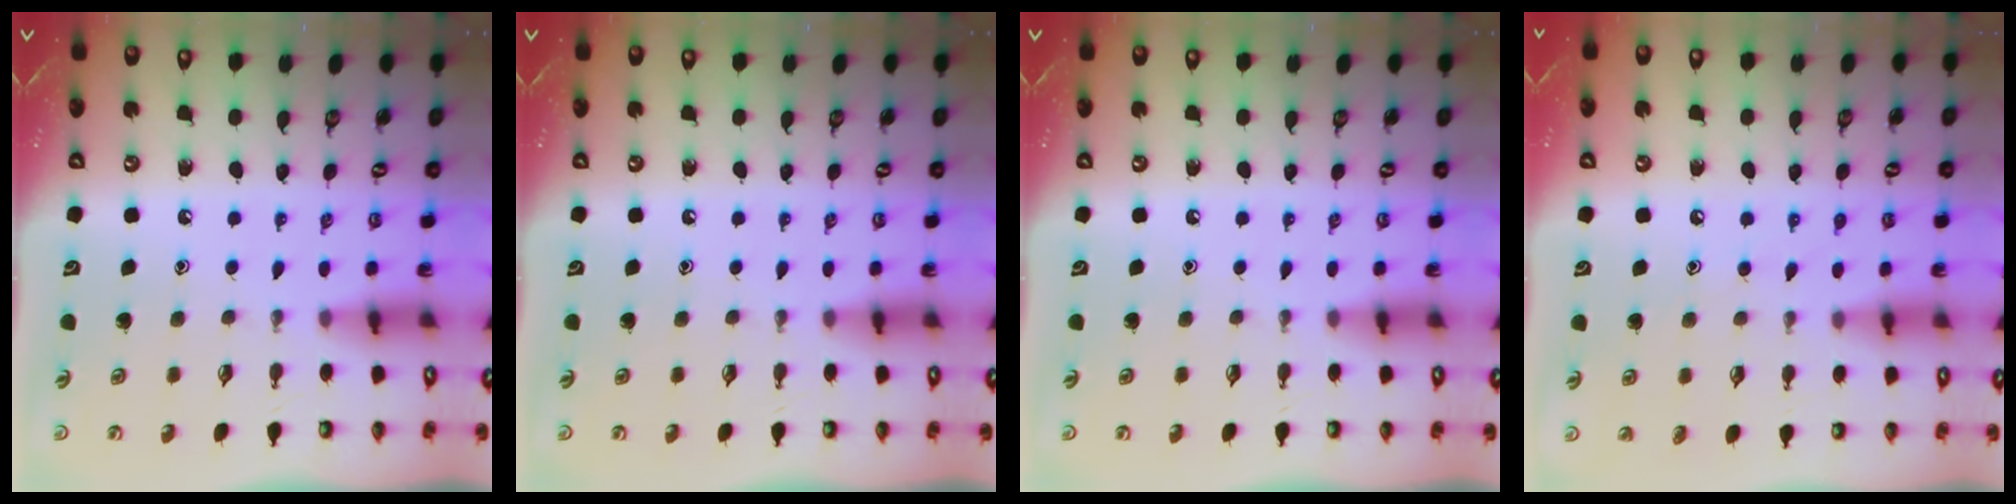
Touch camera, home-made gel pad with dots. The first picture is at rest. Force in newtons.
{"total": 0.0}
{"total": 0.0}
{"total": 5.4, "press": 5.4, "slide": 0.5}